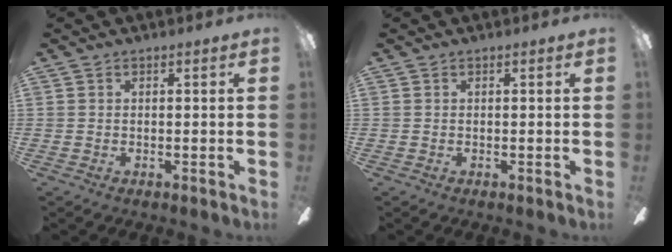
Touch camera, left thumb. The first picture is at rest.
{"total": 0.0}